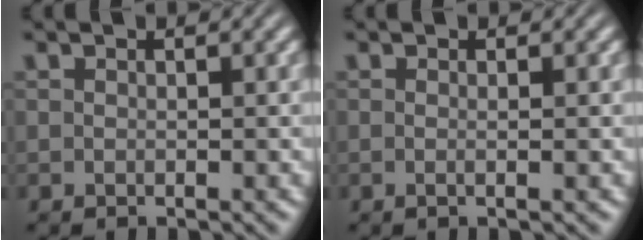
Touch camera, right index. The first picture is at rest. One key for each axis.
{"total": 1.0, "fx": -0.3, "fy": -0.6, "fz": 0.8, "tx": -0.016, "ty": -0.006, "tz": -0.004}